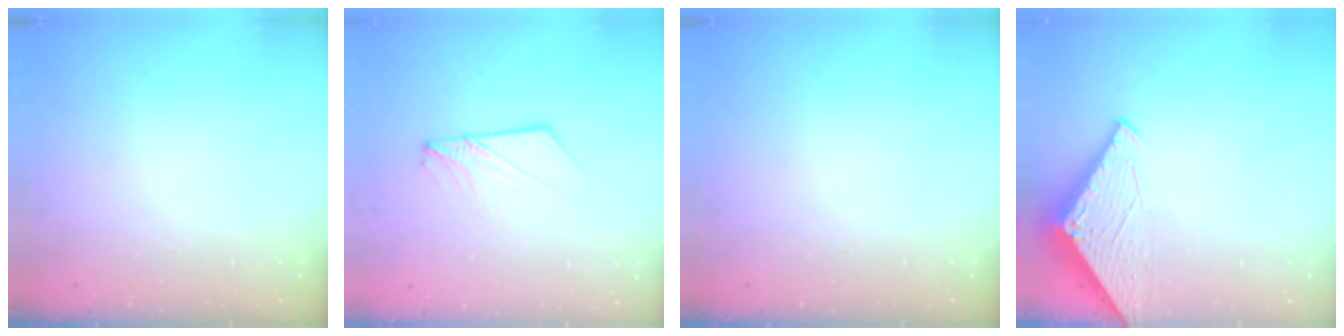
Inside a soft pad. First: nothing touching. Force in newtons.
{"total": 7.3, "press": 7.2, "slide": 0.9}
{"total": 0.0}
{"total": 3.0, "press": 3.0, "slide": 0.2}